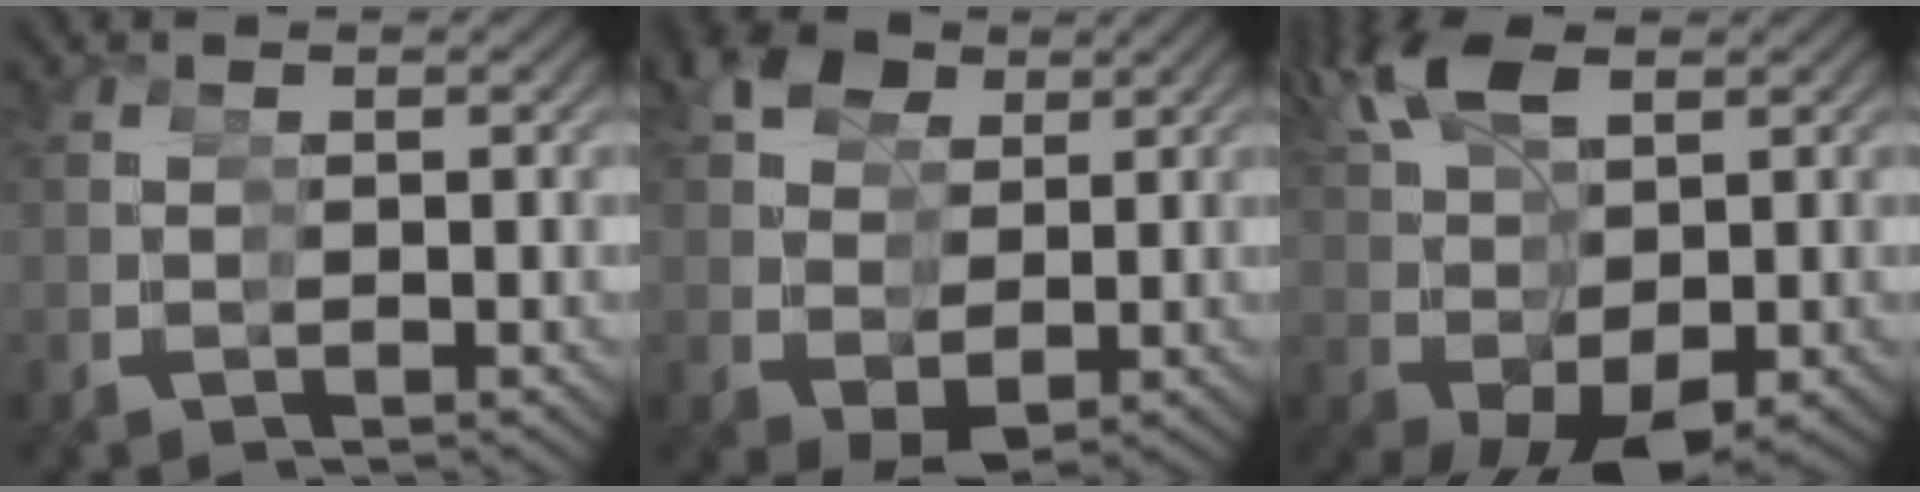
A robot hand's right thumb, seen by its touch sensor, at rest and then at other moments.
{"total": 7.6, "force": [1.3, 6.1, 4.3], "torque": [-0.073, -0.031, 0.035]}
{"total": 8.7, "force": [0.0, 5.6, 6.7], "torque": [-0.138, -0.026, 0.021]}